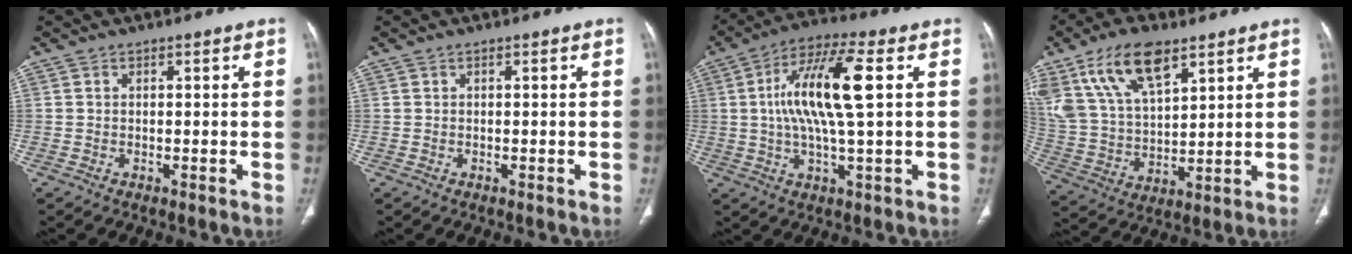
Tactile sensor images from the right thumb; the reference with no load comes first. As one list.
[{"total": 0.0}, {"total": 14.3, "force": [2.3, 3.4, 13.7], "torque": [-0.278, 0.017, 0.037]}, {"total": 16.8, "force": [9.8, 7.9, 11.2], "torque": [-0.196, -0.027, 0.196]}]